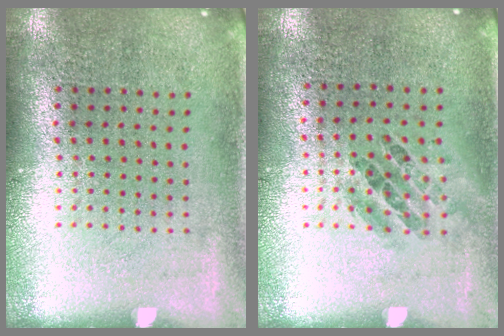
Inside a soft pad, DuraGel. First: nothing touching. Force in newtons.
{"total": 0.9, "press": 0.6, "slide": 0.6}